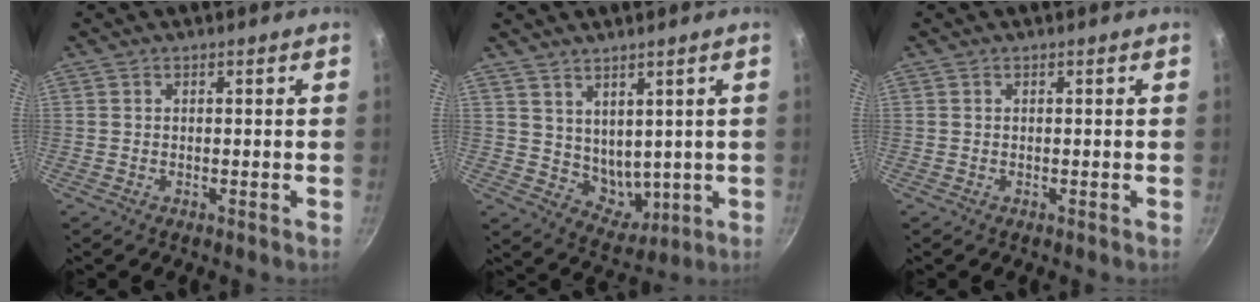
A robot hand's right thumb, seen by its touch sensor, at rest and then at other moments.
{"total": 6.8, "force": [3.4, 4.8, 3.4], "torque": [-0.038, -0.023, 0.080]}
{"total": 0.0}